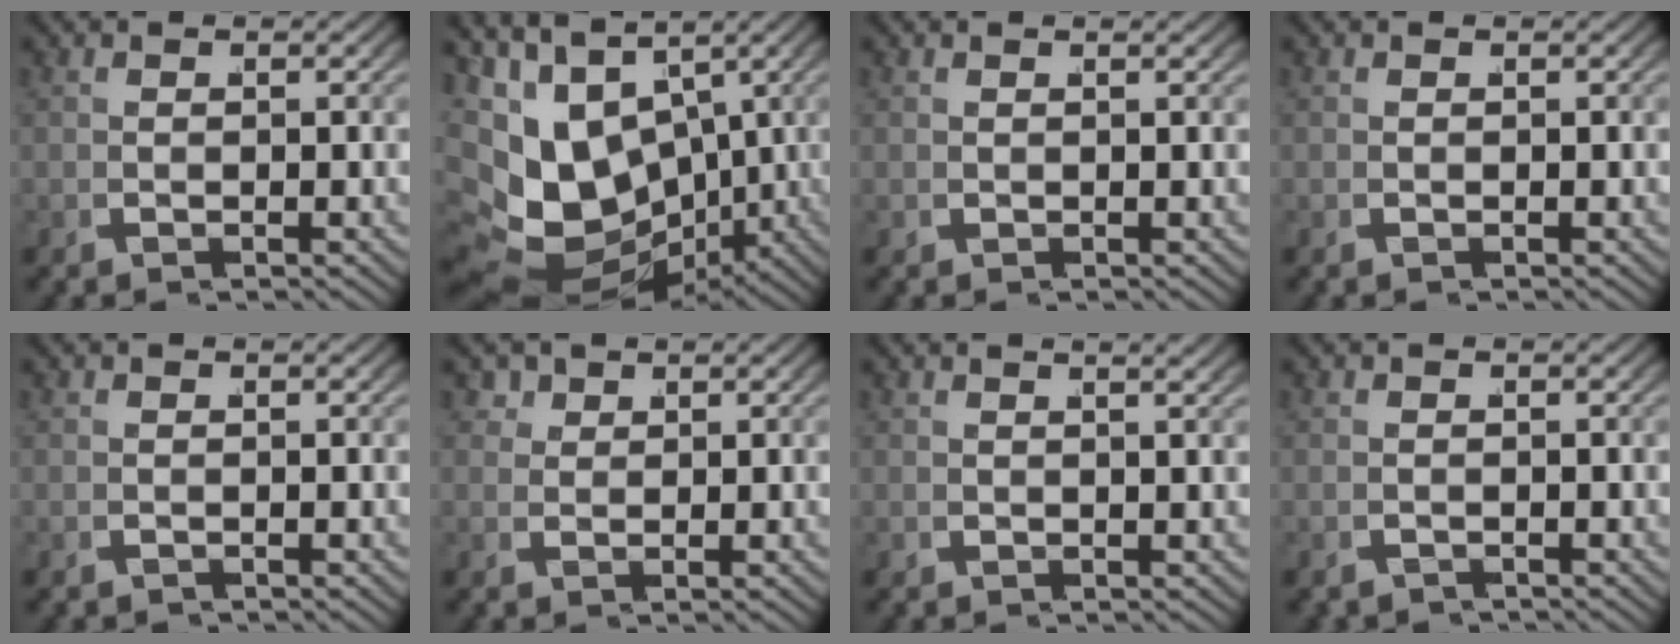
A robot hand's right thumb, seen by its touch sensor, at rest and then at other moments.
{"total": 14.7, "force": [-1.6, 11.2, 9.3], "torque": [-0.195, -0.040, -0.012]}
{"total": 0.9, "force": [0.2, -0.7, -0.4], "torque": [0.011, 0.003, 0.007]}
{"total": 0.0}
{"total": 0.6, "force": [-0.4, 0.2, -0.4], "torque": [0.008, -0.001, -0.006]}
{"total": 1.7, "force": [1.5, 0.8, 0.2], "torque": [-0.009, -0.002, 0.031]}
{"total": 1.8, "force": [0.7, -1.5, -0.7], "torque": [0.015, 0.009, 0.013]}
{"total": 1.6, "force": [-1.2, -0.1, -1.0], "torque": [0.019, -0.005, -0.020]}